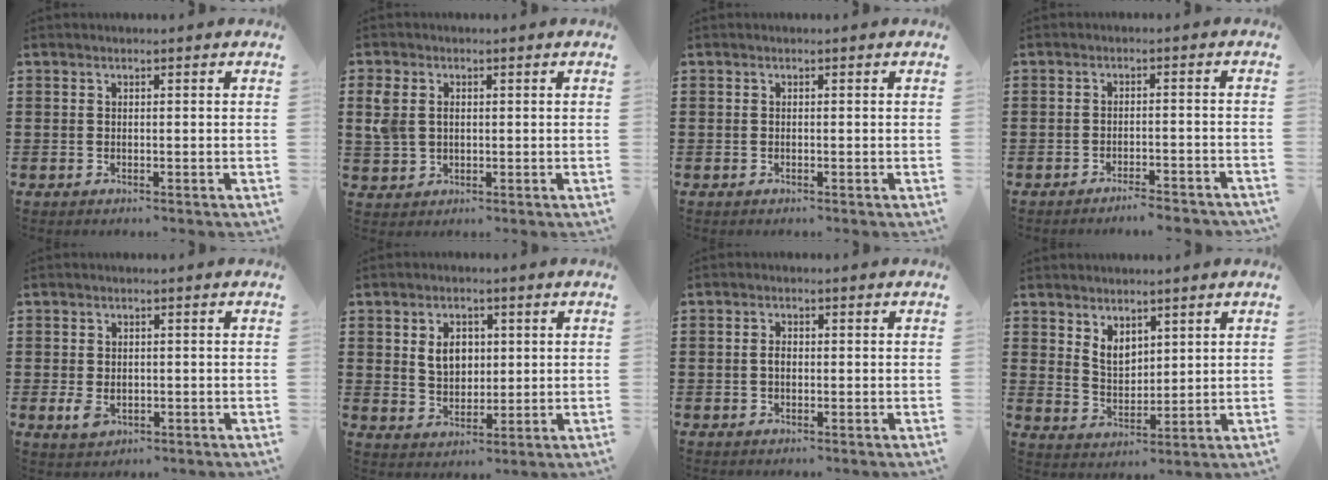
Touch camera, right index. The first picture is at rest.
{"total": 3.4, "force": [0.9, 2.6, 2.1], "torque": [-0.057, 0.008, 0.013]}
{"total": 0.0}
{"total": 2.7, "force": [-2.6, -0.1, 0.7], "torque": [-0.014, 0.000, -0.053]}
{"total": 2.0, "force": [-0.3, 1.4, 1.4], "torque": [-0.028, 0.002, -0.005]}
{"total": 5.0, "force": [1.0, 3.7, 3.2], "torque": [-0.067, 0.010, 0.014]}
{"total": 1.5, "force": [-0.2, 0.9, 1.2], "torque": [-0.025, 0.004, -0.004]}
{"total": 4.1, "force": [2.7, 2.5, 1.7], "torque": [-0.044, 0.004, 0.051]}